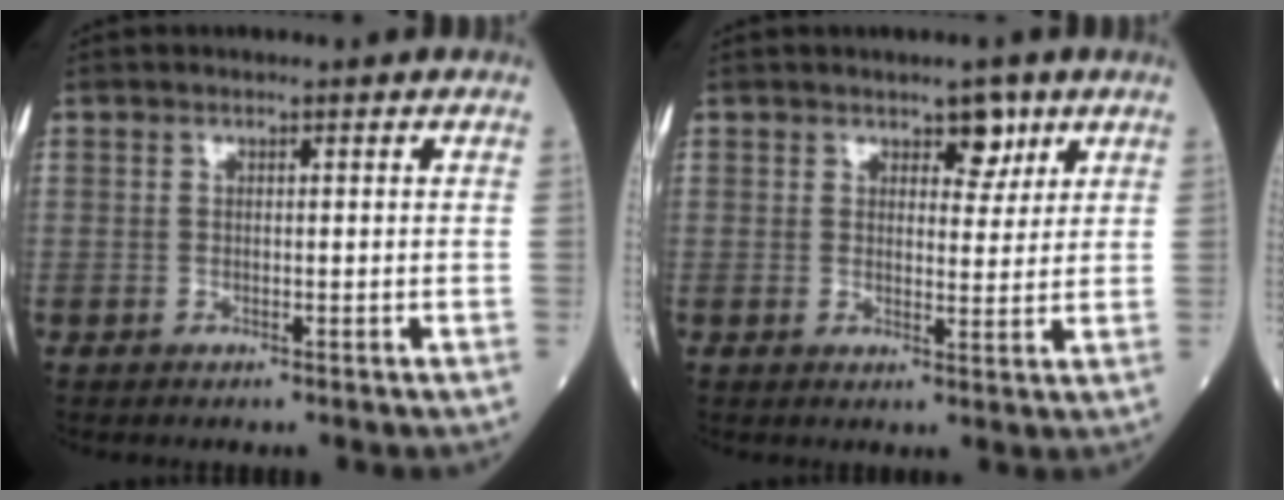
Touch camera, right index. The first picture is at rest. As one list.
[{"total": 3.8, "force": [2.3, 1.9, 2.3], "torque": [-0.023, 0.000, 0.032]}]